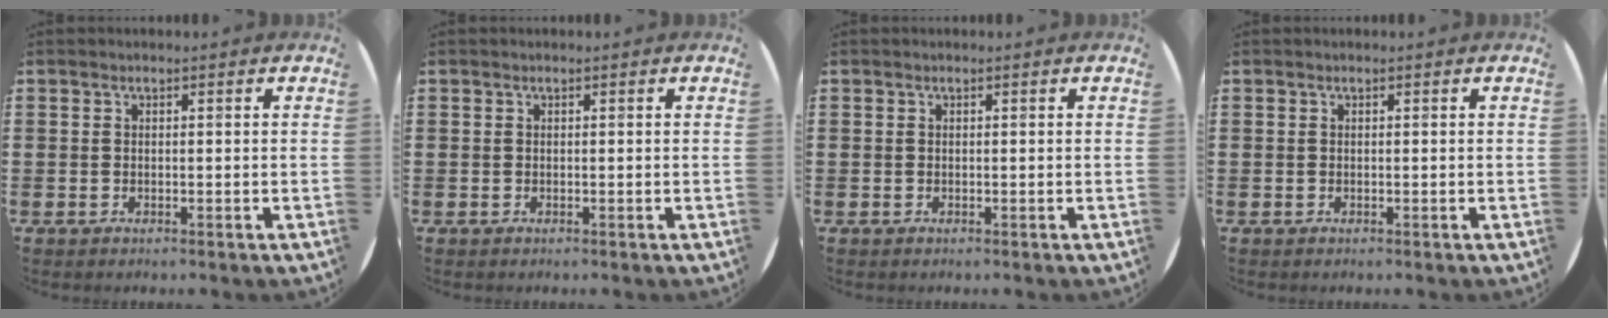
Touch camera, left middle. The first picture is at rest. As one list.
[{"total": 0.0}, {"total": 0.0}, {"total": 0.0}]